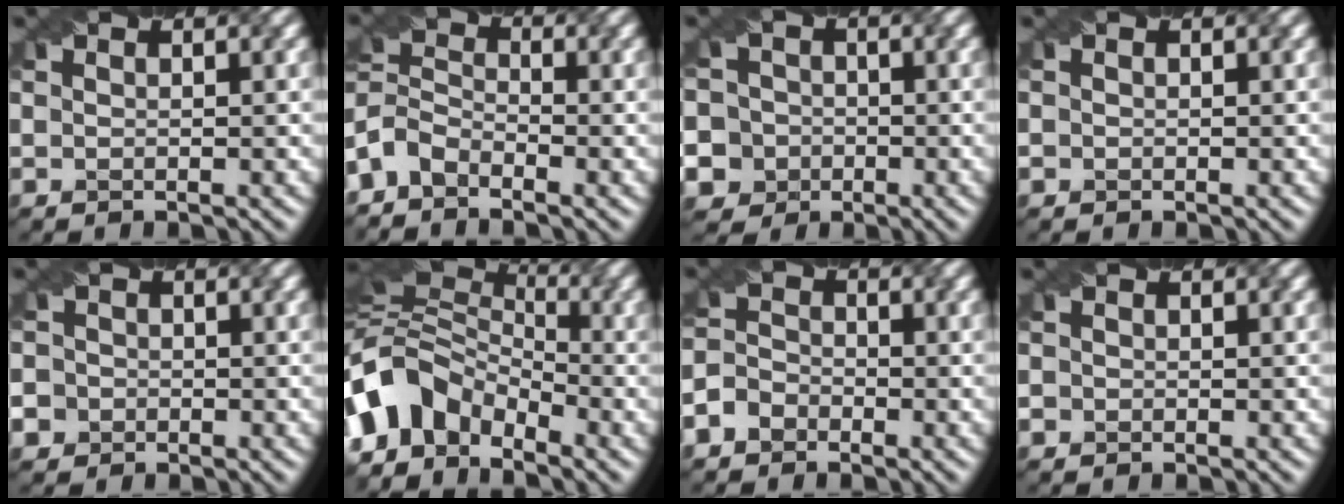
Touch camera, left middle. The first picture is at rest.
{"total": 3.6, "force": [-3.2, 1.3, 1.0], "torque": [-0.022, 0.010, -0.074]}
{"total": 9.1, "force": [-2.5, 8.5, 2.2], "torque": [-0.052, 0.016, -0.065]}
{"total": 0.7, "force": [0.0, 0.7, 0.2], "torque": [-0.004, 0.009, -0.004]}
{"total": 5.2, "force": [-1.5, 4.8, 1.4], "torque": [-0.033, 0.025, -0.052]}
{"total": 7.5, "force": [-4.5, 4.4, 4.0], "torque": [-0.070, 0.015, -0.096]}
{"total": 3.3, "force": [-2.2, 2.2, 0.8], "torque": [0.001, 0.011, -0.045]}
{"total": 1.4, "force": [-0.1, 1.3, 0.5], "torque": [-0.001, 0.017, -0.013]}